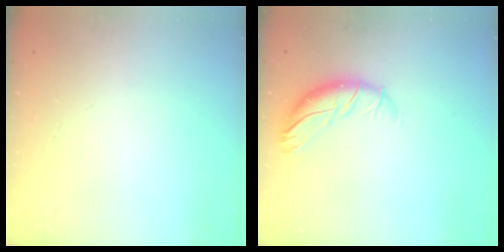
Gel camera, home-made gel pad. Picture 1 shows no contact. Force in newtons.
{"total": 10.9, "press": 10.6, "slide": 2.6}